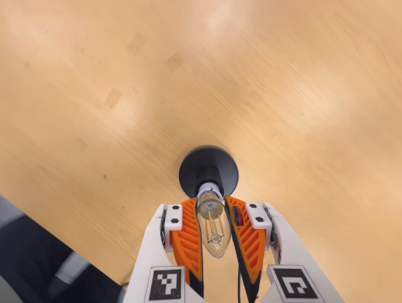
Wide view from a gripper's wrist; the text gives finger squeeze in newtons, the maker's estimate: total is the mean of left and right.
{"total": 23.3, "left": 23.5, "right": 23.1}